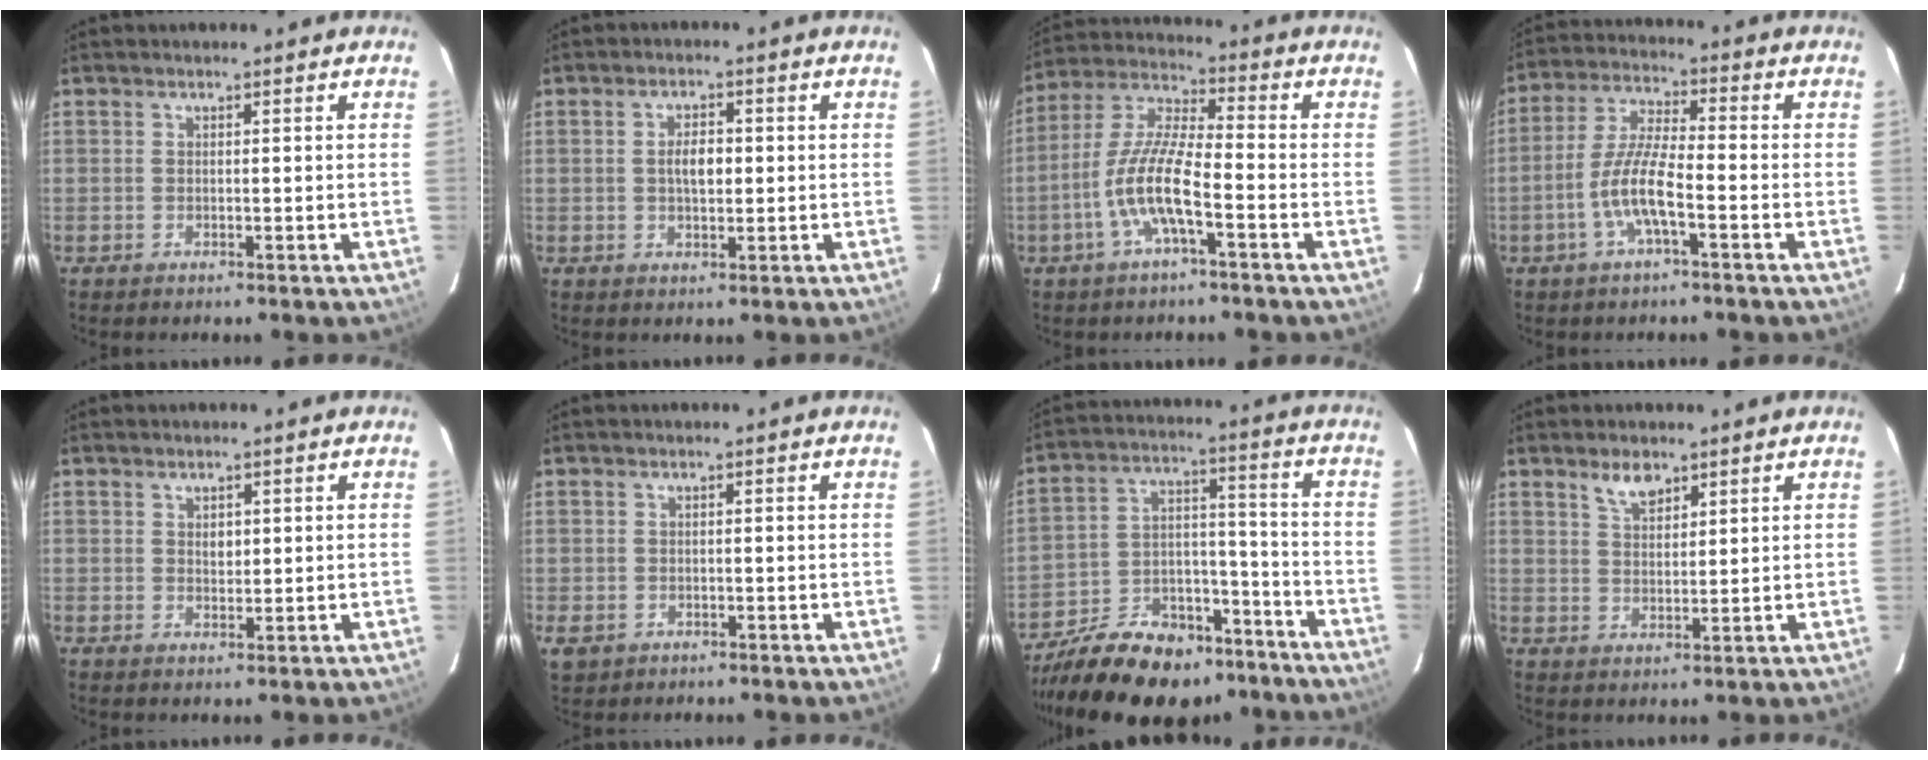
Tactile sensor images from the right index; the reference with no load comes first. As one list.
[{"total": 3.9, "force": [0.2, 2.0, 3.3], "torque": [-0.058, 0.006, 0.005]}, {"total": 11.0, "force": [-4.3, 2.1, 9.9], "torque": [-0.212, 0.003, -0.086]}, {"total": 8.6, "force": [-3.5, 1.5, 7.8], "torque": [-0.165, 0.004, -0.069]}, {"total": 1.8, "force": [0.6, 1.3, 1.1], "torque": [-0.014, 0.003, 0.012]}, {"total": 3.5, "force": [-0.9, 3.1, 1.6], "torque": [-0.031, -0.005, -0.011]}, {"total": 22.3, "force": [-17.3, 10.6, 9.3], "torque": [-0.190, 0.036, -0.251]}, {"total": 4.3, "force": [3.1, 1.9, 2.3], "torque": [-0.036, 0.004, 0.057]}]